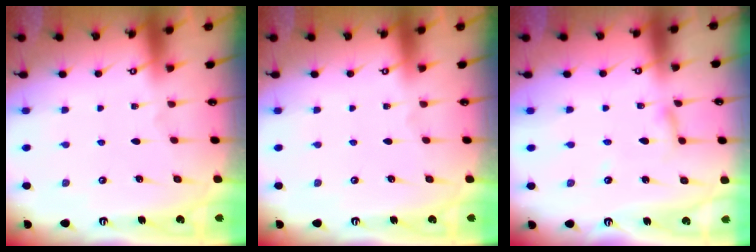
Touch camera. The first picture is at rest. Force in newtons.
{"total": 0.0}
{"total": 2.7, "press": 2.7, "slide": 0.1}